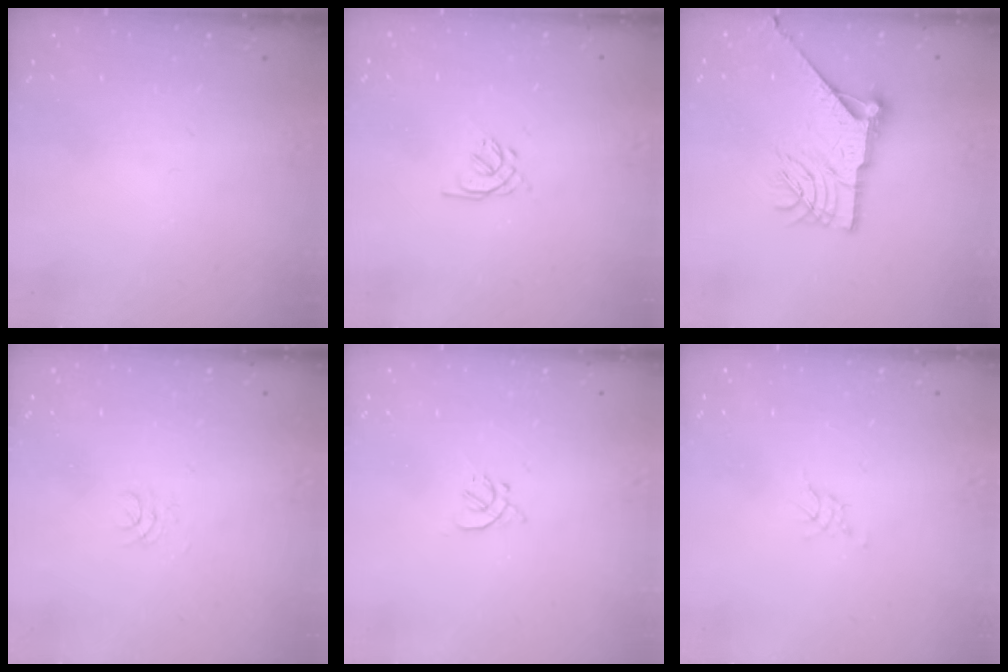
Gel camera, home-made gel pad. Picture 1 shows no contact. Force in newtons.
{"total": 1.6, "press": 1.5, "slide": 0.6}
{"total": 16.6, "press": 16.6, "slide": 0.7}
{"total": 1.7, "press": 1.7, "slide": 0.2}
{"total": 1.9, "press": 1.8, "slide": 0.5}
{"total": 1.4, "press": 1.4, "slide": 0.2}